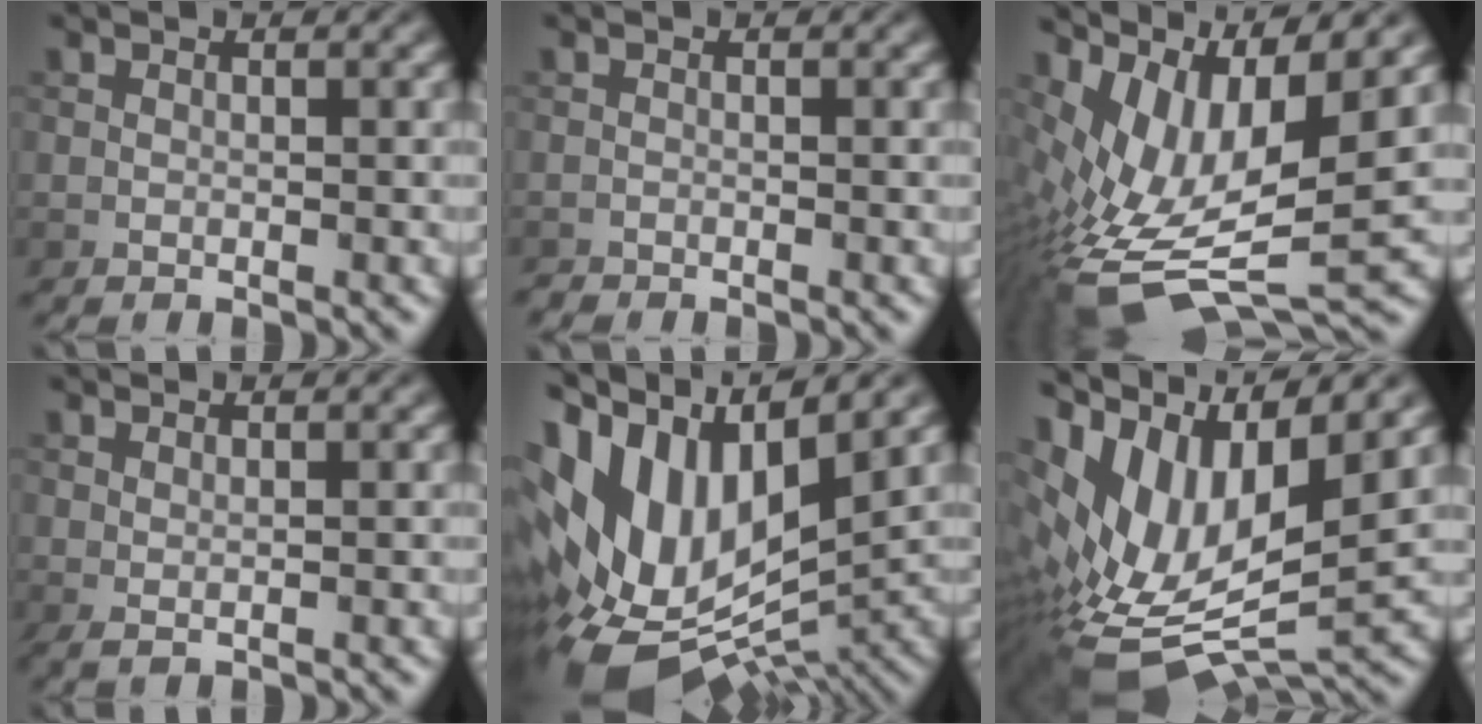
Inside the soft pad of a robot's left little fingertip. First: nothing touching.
{"total": 0.6, "force": [-0.6, 0.1, 0.0], "torque": [0.003, -0.003, -0.014]}
{"total": 11.7, "force": [1.2, 4.8, 10.6], "torque": [-0.213, -0.010, 0.044]}
{"total": 0.6, "force": [0.4, 0.2, 0.5], "torque": [-0.010, 0.000, 0.009]}
{"total": 15.2, "force": [2.4, 8.6, 12.3], "torque": [-0.238, 0.017, 0.044]}
{"total": 13.1, "force": [3.4, 6.2, 11.1], "torque": [-0.216, -0.002, 0.080]}